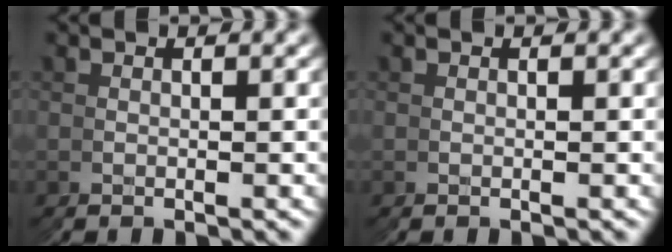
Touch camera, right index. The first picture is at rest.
{"total": 0.0}